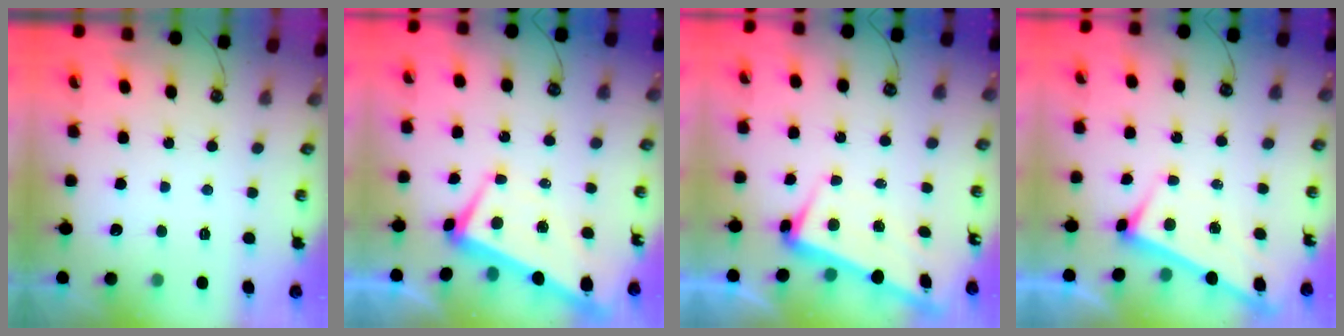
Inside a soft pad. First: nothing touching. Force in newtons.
{"total": 1.1, "press": 0.6, "slide": 0.9}
{"total": 2.9, "press": 2.8, "slide": 1.0}
{"total": 3.0, "press": 3.0, "slide": 0.1}